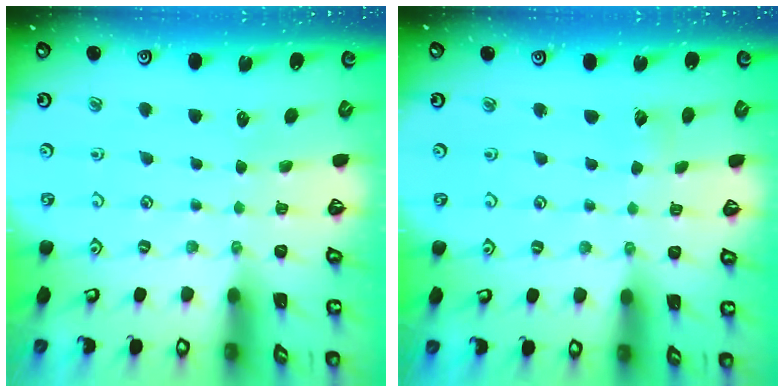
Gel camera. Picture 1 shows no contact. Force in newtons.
{"total": 2.8, "press": 2.8, "slide": 0.2}